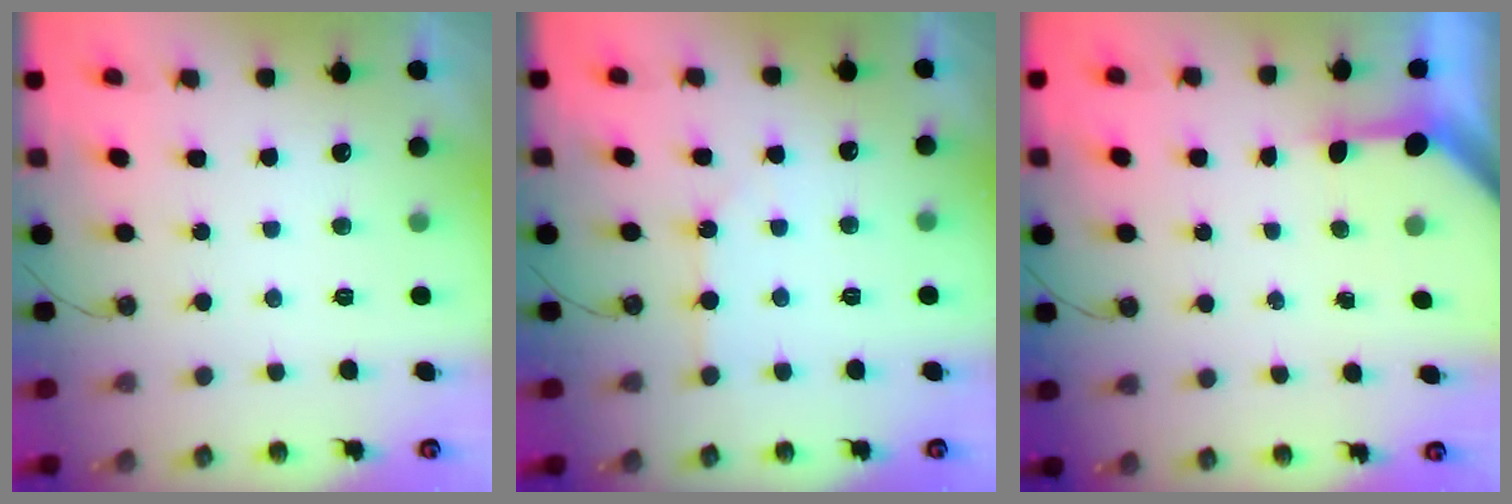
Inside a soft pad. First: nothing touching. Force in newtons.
{"total": 2.1, "press": 2.1, "slide": 0.4}
{"total": 3.4, "press": 3.4, "slide": 0.3}